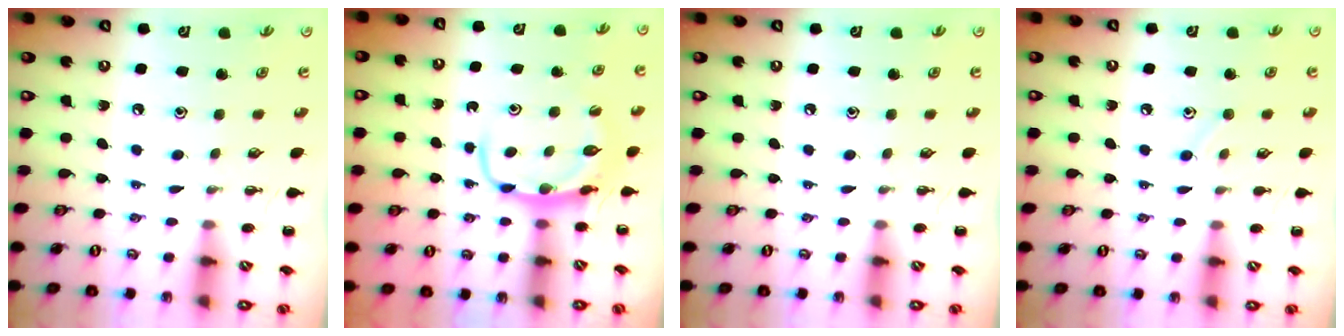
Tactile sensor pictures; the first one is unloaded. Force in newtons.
{"total": 6.3, "press": 6.3, "slide": 0.7}
{"total": 0.0}
{"total": 5.7, "press": 5.5, "slide": 1.6}